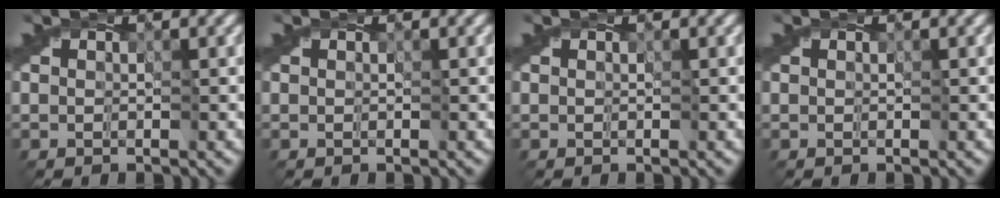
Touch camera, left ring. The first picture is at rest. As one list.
[{"total": 0.0}, {"total": 0.0}, {"total": 0.0}]